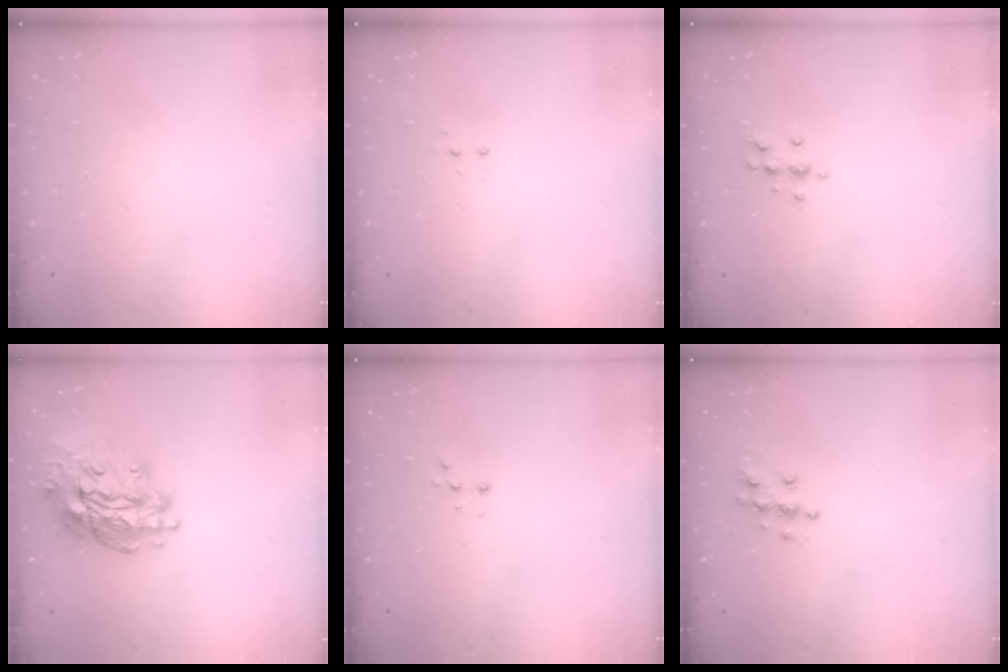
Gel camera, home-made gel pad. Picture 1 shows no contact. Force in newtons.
{"total": 3.3, "press": 3.2, "slide": 0.7}
{"total": 7.5, "press": 7.4, "slide": 1.3}
{"total": 18.0, "press": 17.9, "slide": 1.8}
{"total": 2.2, "press": 2.2, "slide": 0.5}
{"total": 6.4, "press": 6.4, "slide": 0.2}